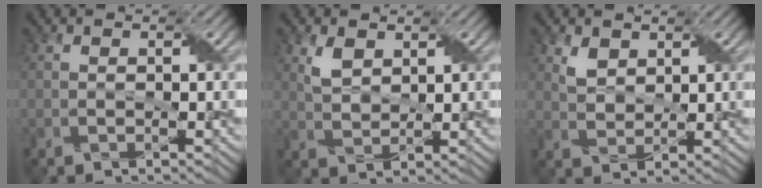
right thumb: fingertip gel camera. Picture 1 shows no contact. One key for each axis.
{"total": 3.2, "fx": 1.7, "fy": 1.8, "fz": 1.9, "tx": -0.048, "ty": -0.001, "tz": 0.038}
{"total": 2.7, "fx": 1.7, "fy": 1.7, "fz": 1.3, "tx": -0.035, "ty": -0.004, "tz": 0.038}